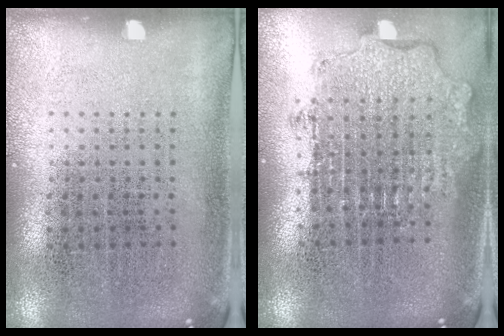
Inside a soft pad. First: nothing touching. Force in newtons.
{"total": 1.9, "press": 1.5, "slide": 1.2}